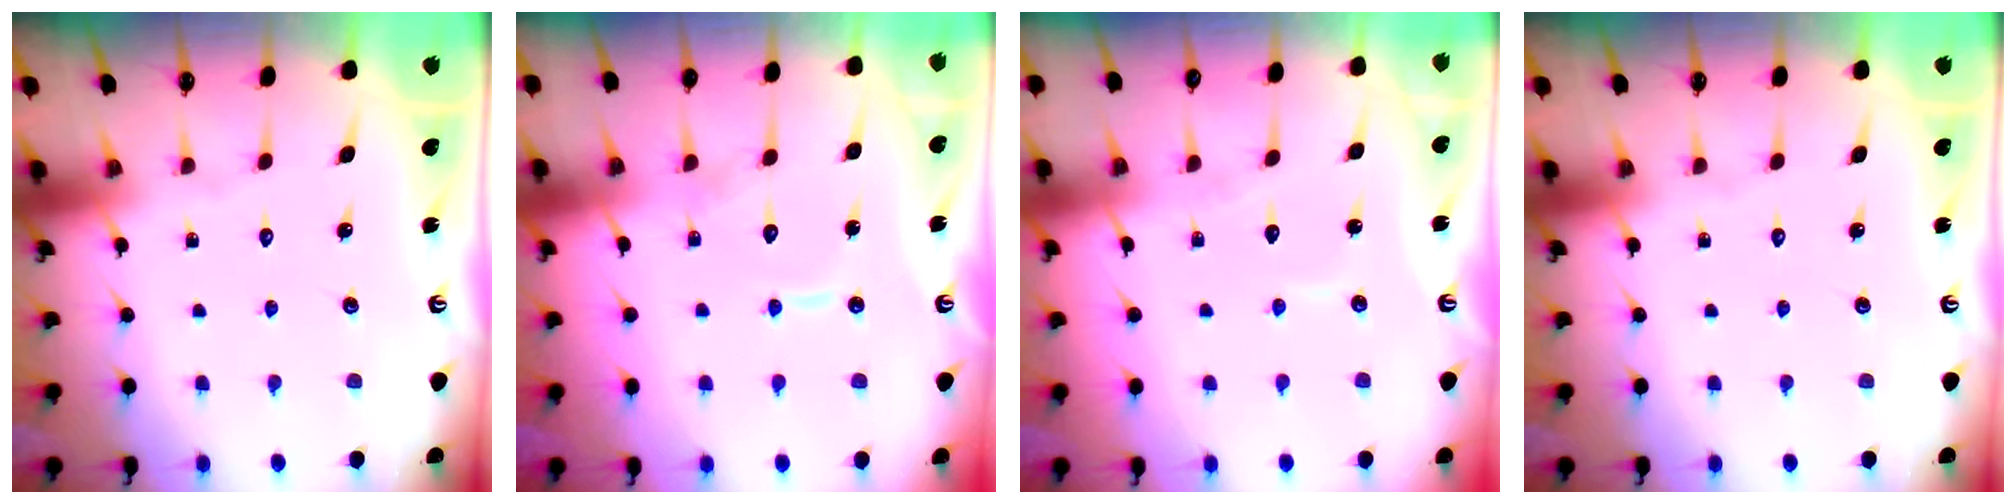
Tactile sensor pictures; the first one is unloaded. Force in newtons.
{"total": 8.4, "press": 8.4, "slide": 0.9}
{"total": 4.9, "press": 4.9, "slide": 0.3}
{"total": 0.0}